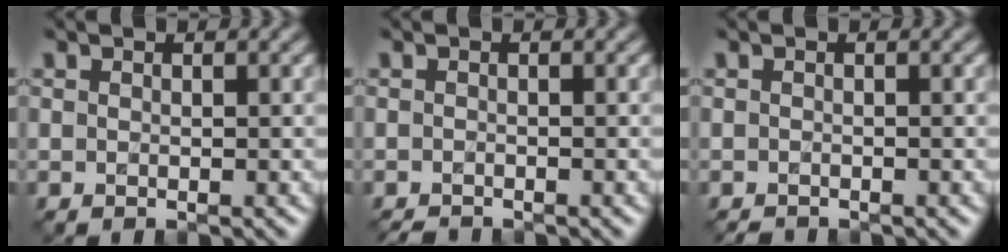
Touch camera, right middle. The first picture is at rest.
{"total": 1.2, "force": [-1.2, 0.2, 0.2], "torque": [-0.005, -0.009, -0.022]}
{"total": 0.8, "force": [-0.8, 0.1, 0.1], "torque": [-0.004, -0.007, -0.015]}